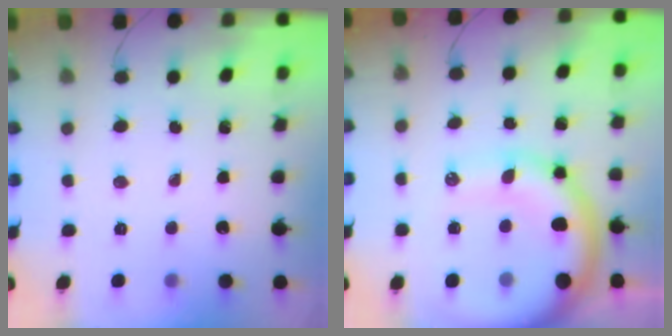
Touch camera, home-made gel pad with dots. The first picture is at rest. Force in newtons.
{"total": 15.1, "press": 14.8, "slide": 3.1}